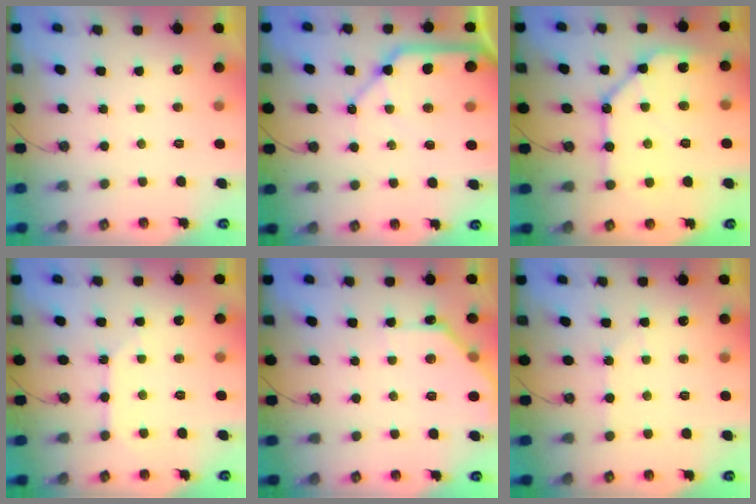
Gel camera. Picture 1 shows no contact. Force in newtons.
{"total": 15.7, "press": 15.5, "slide": 2.1}
{"total": 14.9, "press": 14.8, "slide": 1.3}
{"total": 2.8, "press": 2.8, "slide": 0.5}
{"total": 9.8, "press": 9.8, "slide": 0.2}
{"total": 3.7, "press": 3.7, "slide": 0.5}